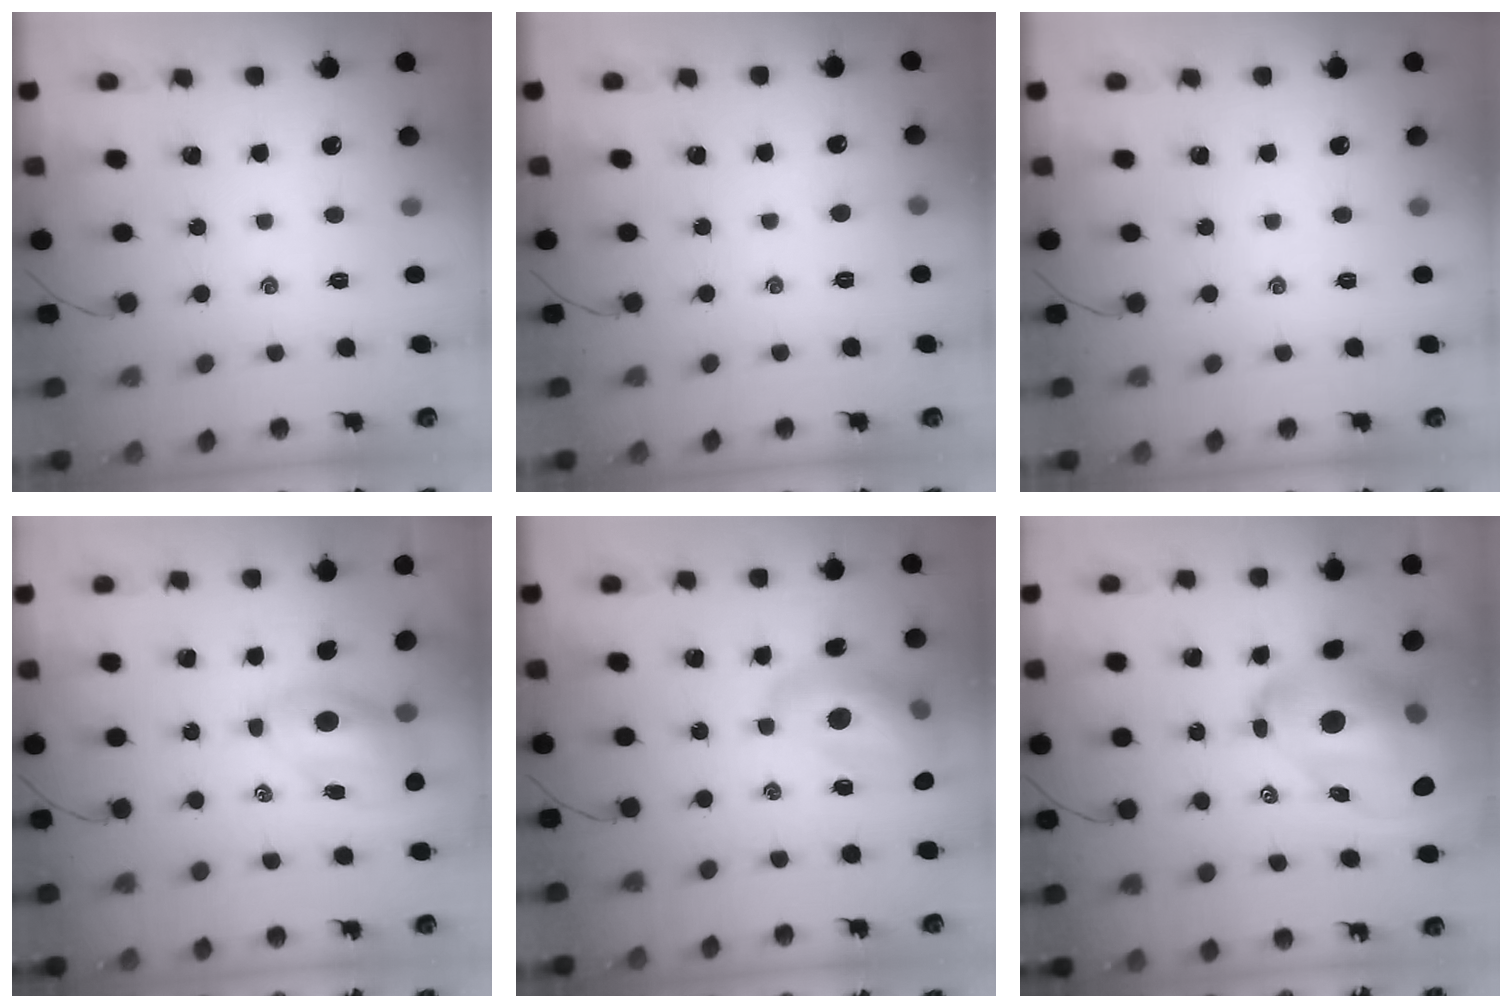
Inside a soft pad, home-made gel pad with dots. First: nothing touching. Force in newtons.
{"total": 2.6, "press": 2.5, "slide": 0.8}
{"total": 0.0}
{"total": 6.9, "press": 6.7, "slide": 1.6}
{"total": 14.2, "press": 13.6, "slide": 4.0}
{"total": 21.8, "press": 20.9, "slide": 6.0}